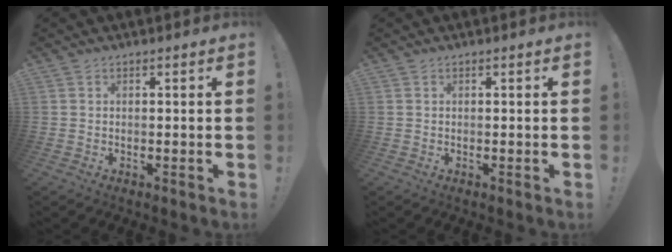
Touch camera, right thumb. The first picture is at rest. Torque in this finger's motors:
{"motor_torque": [-0.10, 0.10, 0.09, -0.09, 0.11]}